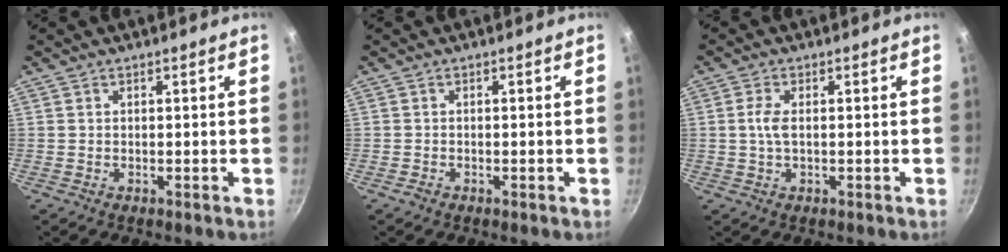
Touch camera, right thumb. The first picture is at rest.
{"total": 0.8, "force": [-0.5, 0.3, 0.5], "torque": [-0.016, 0.005, -0.011]}
{"total": 3.2, "force": [0.1, 1.5, 2.8], "torque": [-0.064, 0.004, 0.000]}